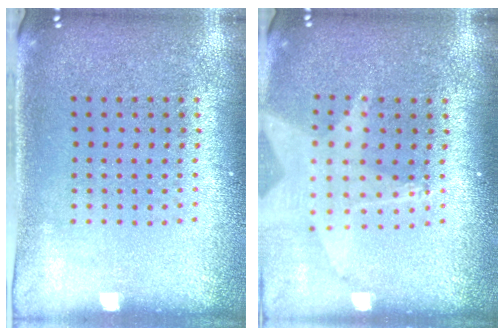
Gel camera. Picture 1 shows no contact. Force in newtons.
{"total": 1.7, "press": 1.5, "slide": 0.7}